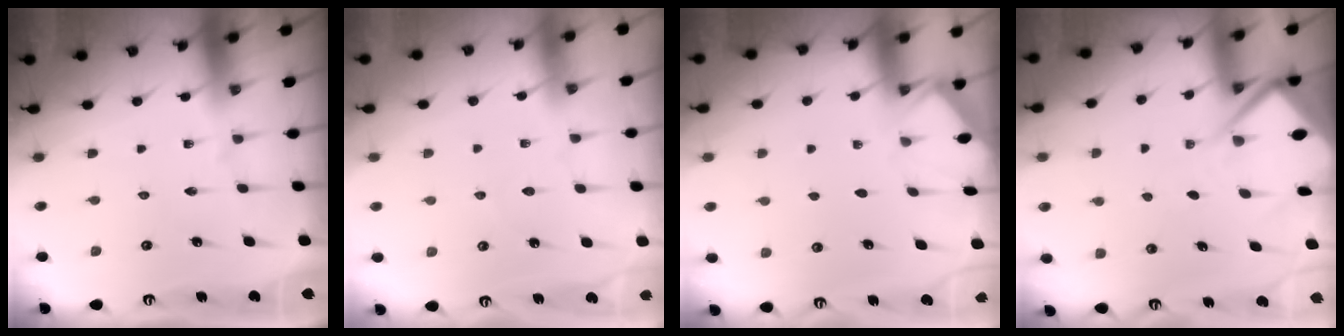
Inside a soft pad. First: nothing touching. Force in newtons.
{"total": 2.4, "press": 2.4, "slide": 0.3}
{"total": 1.6, "press": 1.6, "slide": 0.1}
{"total": 6.6, "press": 6.6, "slide": 0.6}